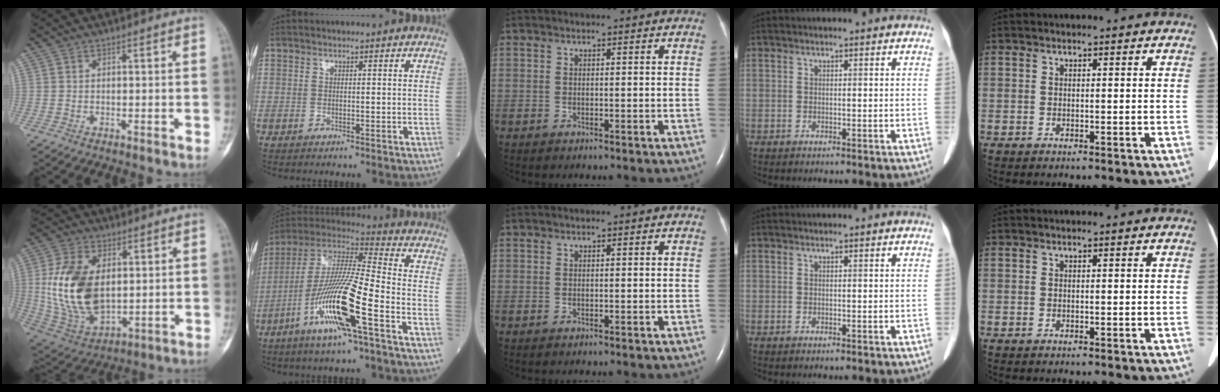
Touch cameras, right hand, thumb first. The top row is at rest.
{"thumb": {"total": 18.2, "force": [2.0, 11.2, 14.2], "torque": [-0.262, -0.011, 0.053]}, "index": {"total": 17.2, "force": [-7.0, 0.7, 15.6], "torque": [-0.322, -0.014, -0.137]}}